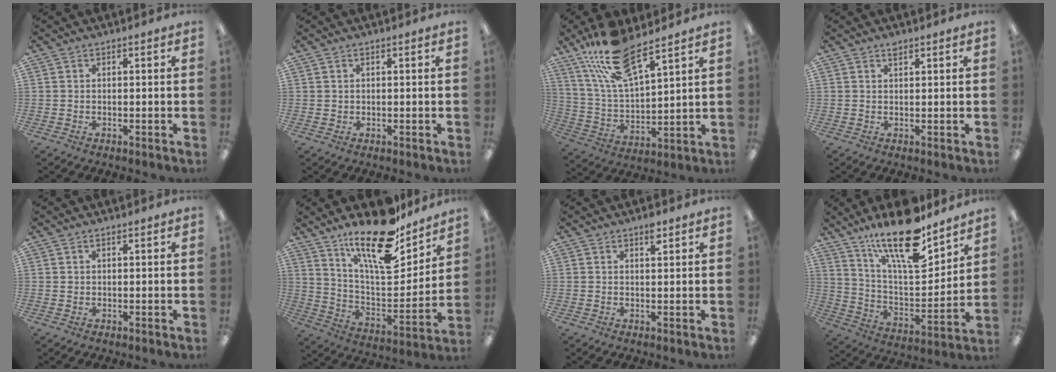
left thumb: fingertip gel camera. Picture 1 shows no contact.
{"total": 0.9, "force": [0.5, 0.7, 0.2], "torque": [-0.006, 0.003, 0.009]}
{"total": 16.5, "force": [12.4, 5.0, 9.6], "torque": [-0.204, -0.049, 0.219]}
{"total": 2.9, "force": [2.2, 0.7, 1.9], "torque": [-0.035, 0.000, 0.036]}
{"total": 0.8, "force": [0.4, 0.6, 0.2], "torque": [-0.006, 0.003, 0.007]}
{"total": 20.8, "force": [15.4, 6.9, 12.1], "torque": [-0.208, -0.103, 0.264]}
{"total": 2.5, "force": [1.8, 0.8, 1.6], "torque": [-0.019, -0.006, 0.028]}
{"total": 20.9, "force": [15.3, 6.6, 12.7], "torque": [-0.221, -0.096, 0.261]}